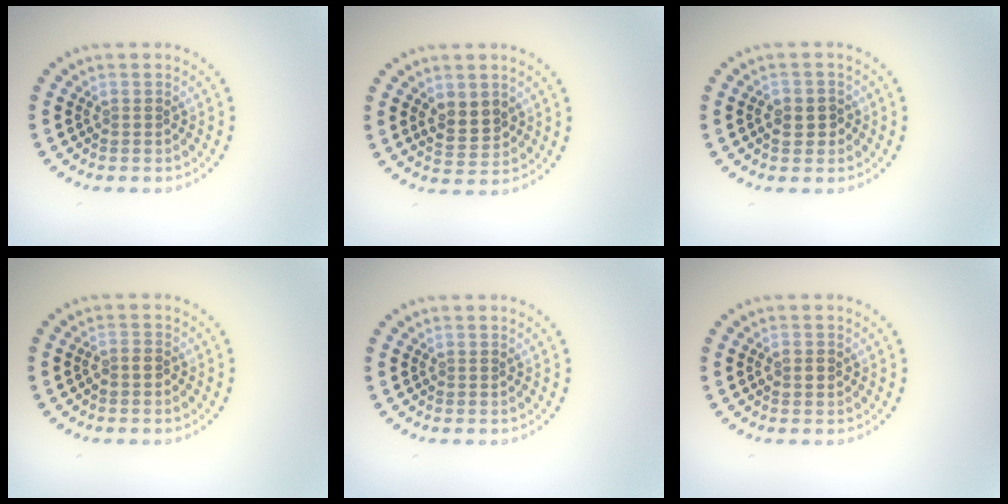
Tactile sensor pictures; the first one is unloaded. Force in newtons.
{"total": 2.7, "press": 2.6, "slide": 0.6}
{"total": 2.3, "press": 2.3, "slide": 0.6}
{"total": 0.8, "press": 0.6, "slide": 0.5}
{"total": 0.0}
{"total": 1.5, "press": 1.5, "slide": 0.2}